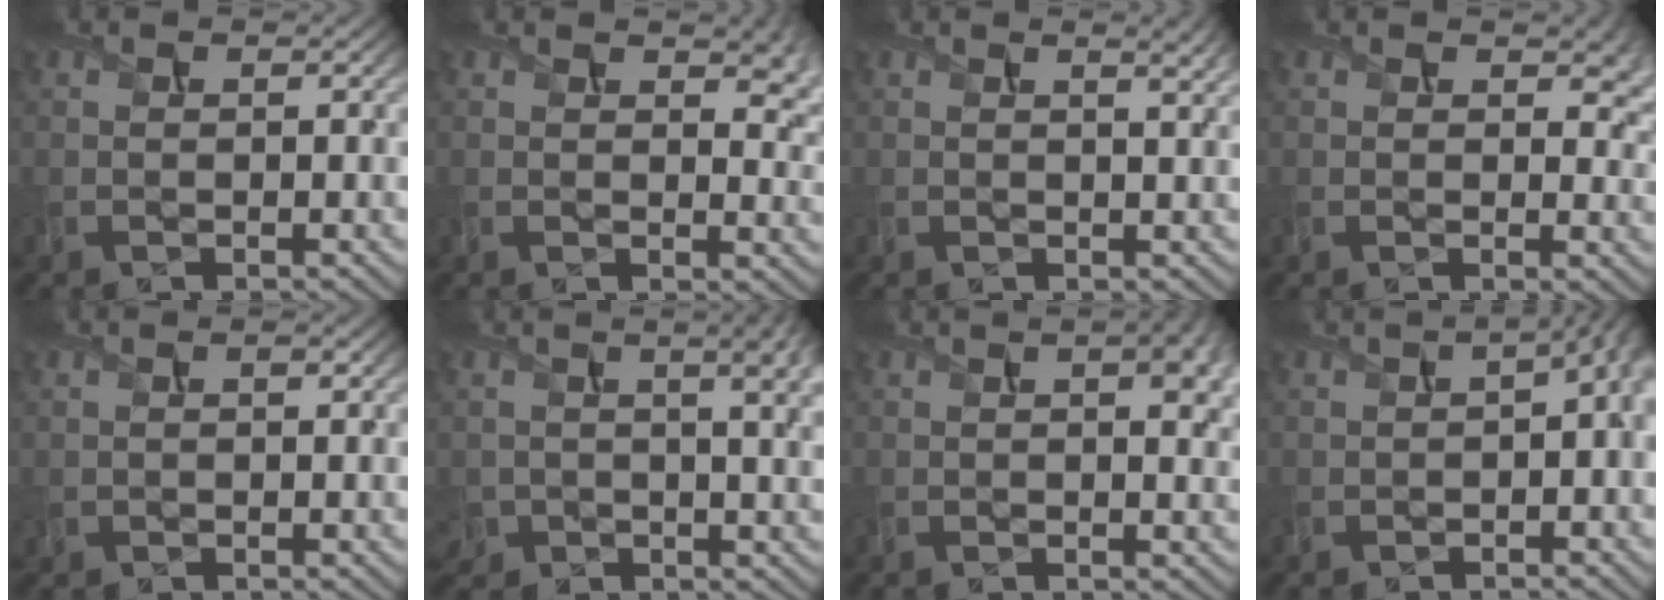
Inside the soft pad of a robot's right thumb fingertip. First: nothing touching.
{"total": 6.6, "force": [3.2, 3.0, 5.0], "torque": [-0.072, -0.005, 0.057]}
{"total": 3.1, "force": [1.8, 0.8, 2.3], "torque": [-0.039, 0.009, 0.021]}
{"total": 5.5, "force": [2.2, 3.1, 3.9], "torque": [-0.058, -0.006, 0.038]}
{"total": 1.0, "force": [0.4, 0.7, 0.5], "torque": [-0.011, 0.001, 0.011]}
{"total": 8.7, "force": [1.7, 4.5, 7.2], "torque": [-0.125, 0.000, 0.038]}
{"total": 6.8, "force": [1.8, 2.9, 5.9], "torque": [-0.075, 0.010, 0.030]}
{"total": 6.2, "force": [-0.1, 2.6, 5.6], "torque": [-0.070, 0.005, 0.004]}